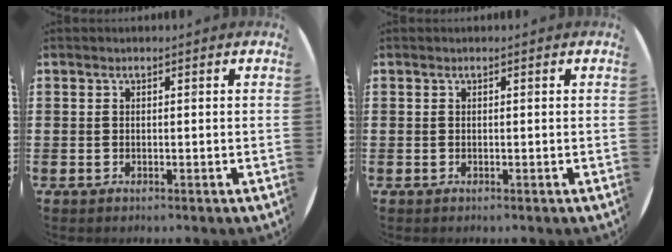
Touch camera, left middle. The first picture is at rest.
{"total": 0.0}